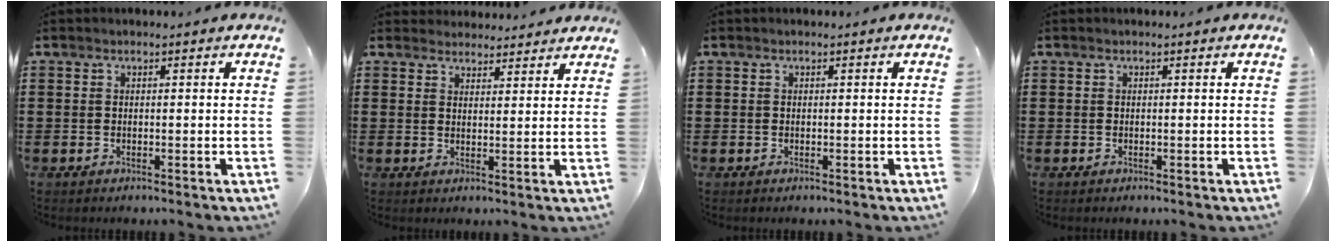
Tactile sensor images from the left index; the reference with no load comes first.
{"total": 2.8, "force": [2.7, 0.4, -0.5], "torque": [0.000, -0.008, 0.053]}
{"total": 0.0}
{"total": 0.0}